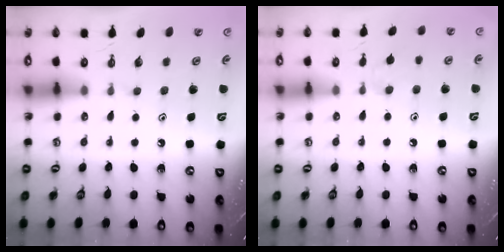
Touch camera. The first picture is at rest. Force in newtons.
{"total": 4.2, "press": 4.1, "slide": 0.6}